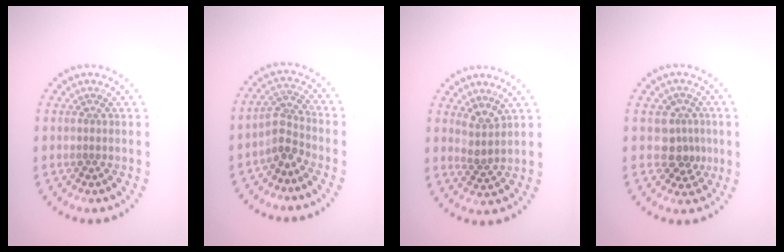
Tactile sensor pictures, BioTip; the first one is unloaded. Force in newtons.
{"total": 2.6, "press": 2.0, "slide": 1.7}
{"total": 1.9, "press": 1.4, "slide": 1.3}
{"total": 2.8, "press": 2.5, "slide": 1.3}